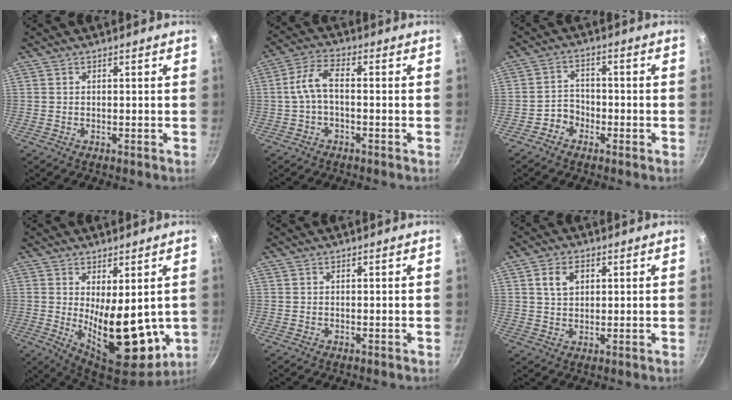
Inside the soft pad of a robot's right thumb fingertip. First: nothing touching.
{"total": 5.7, "force": [-1.0, 2.8, 4.9], "torque": [-0.106, 0.029, -0.027]}
{"total": 3.7, "force": [-2.3, 2.8, 0.9], "torque": [0.004, 0.026, -0.043]}
{"total": 15.9, "force": [-0.2, 7.6, 14.0], "torque": [-0.178, -0.039, 0.019]}
{"total": 0.0}
{"total": 4.9, "force": [1.7, 3.4, 3.0], "torque": [-0.040, -0.002, 0.032]}